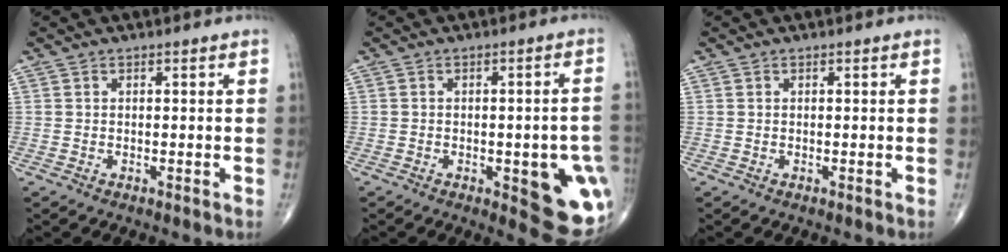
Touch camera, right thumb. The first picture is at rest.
{"total": 14.8, "force": [-3.5, 5.4, 13.3], "torque": [-0.116, 0.005, -0.023]}
{"total": 0.0}